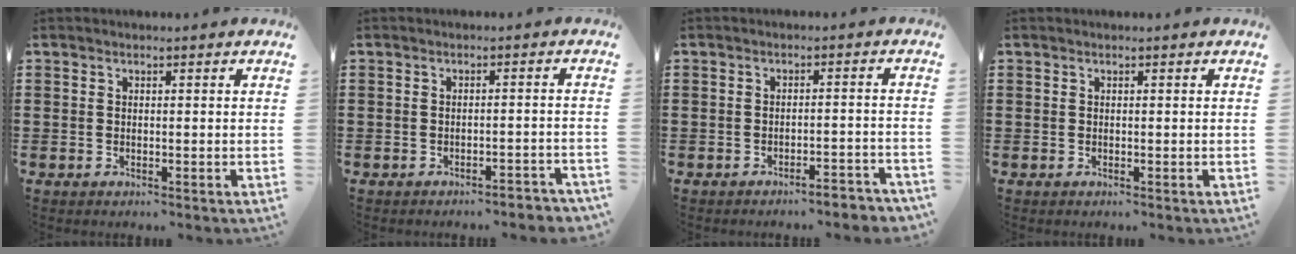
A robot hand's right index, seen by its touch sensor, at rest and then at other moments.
{"total": 1.8, "force": [-1.7, 0.0, 0.6], "torque": [-0.014, 0.000, -0.035]}
{"total": 2.7, "force": [-2.5, -0.1, 0.9], "torque": [-0.018, -0.001, -0.052]}
{"total": 0.0}